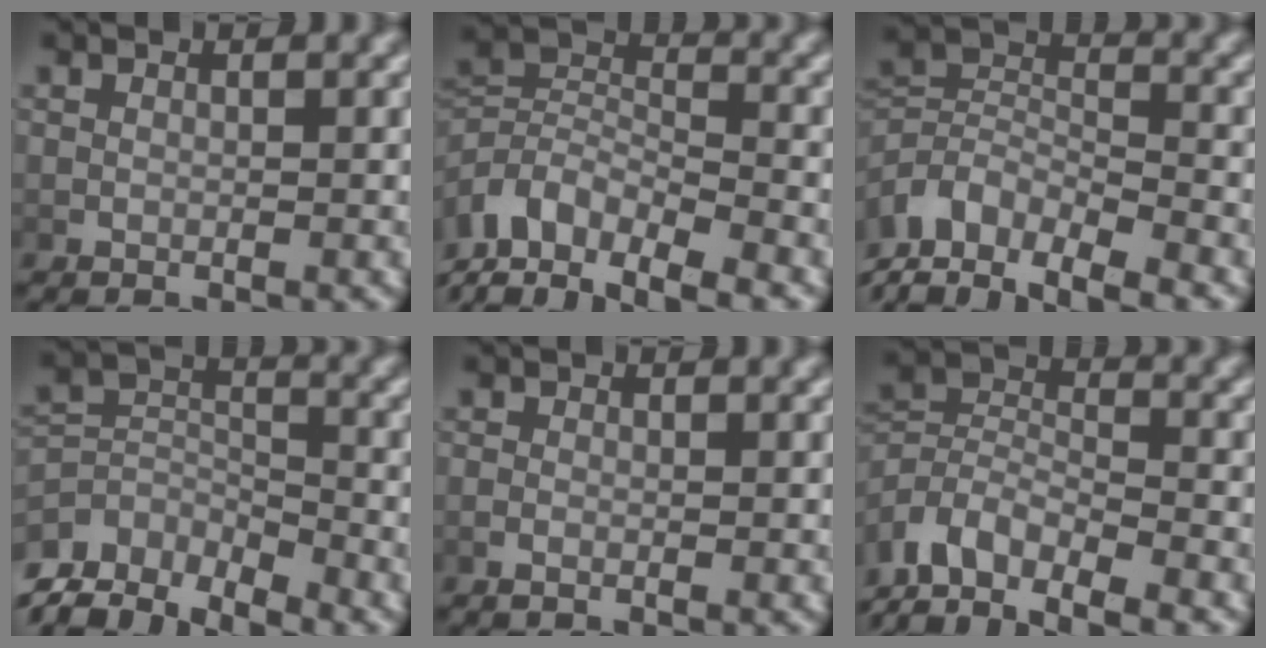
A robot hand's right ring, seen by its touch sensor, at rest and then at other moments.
{"total": 8.6, "force": [-5.0, 5.8, 3.9], "torque": [-0.099, -0.038, -0.079]}
{"total": 9.7, "force": [-5.9, 6.6, 3.9], "torque": [-0.101, -0.044, -0.093]}
{"total": 9.8, "force": [-5.6, 6.7, 4.5], "torque": [-0.100, -0.062, -0.076]}
{"total": 0.8, "force": [-0.6, 0.2, 0.5], "torque": [-0.015, -0.003, -0.010]}
{"total": 8.9, "force": [-5.9, 5.6, 3.7], "torque": [-0.096, -0.047, -0.091]}